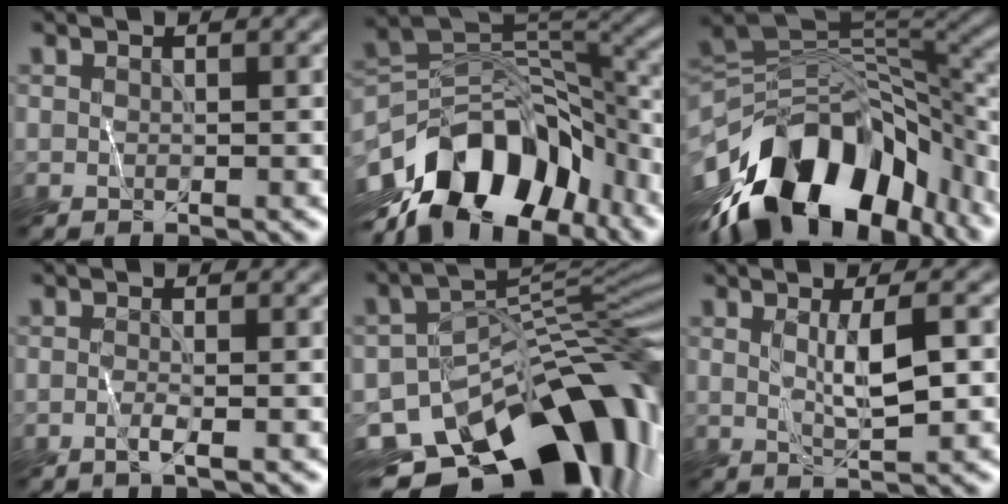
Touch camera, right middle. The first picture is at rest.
{"total": 13.0, "force": [-7.4, 7.6, 7.6], "torque": [-0.118, 0.016, -0.135]}
{"total": 15.4, "force": [-8.2, 8.2, 10.1], "torque": [-0.182, 0.022, -0.136]}
{"total": 1.1, "force": [-0.4, 0.2, 1.0], "torque": [-0.013, 0.008, -0.015]}
{"total": 16.0, "force": [-8.6, 8.8, 10.3], "torque": [-0.157, -0.009, -0.124]}
{"total": 3.2, "force": [0.6, 0.6, 3.1], "torque": [-0.057, 0.001, 0.016]}